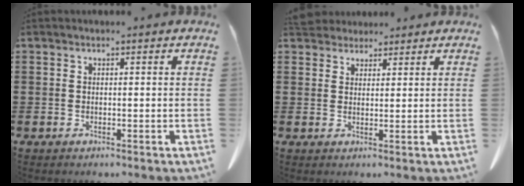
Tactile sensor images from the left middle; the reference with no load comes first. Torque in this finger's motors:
{"motor_torque": [0.40, -0.18, 0.18, 0.03]}